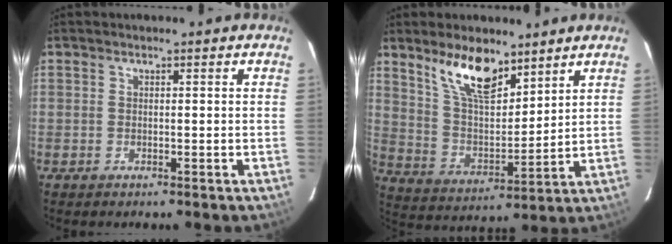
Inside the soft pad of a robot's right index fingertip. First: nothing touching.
{"total": 12.6, "force": [8.9, 4.8, 7.5], "torque": [-0.133, -0.002, 0.174]}